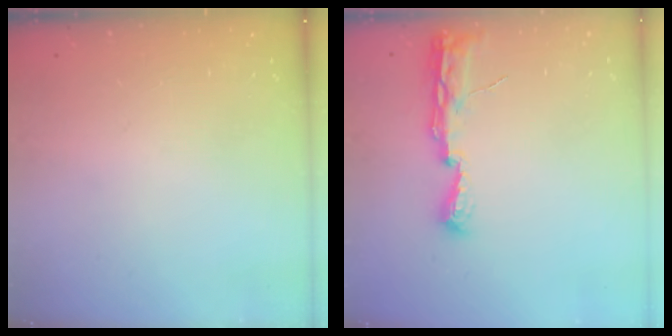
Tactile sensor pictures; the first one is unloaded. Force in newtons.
{"total": 8.0, "press": 8.0, "slide": 0.7}